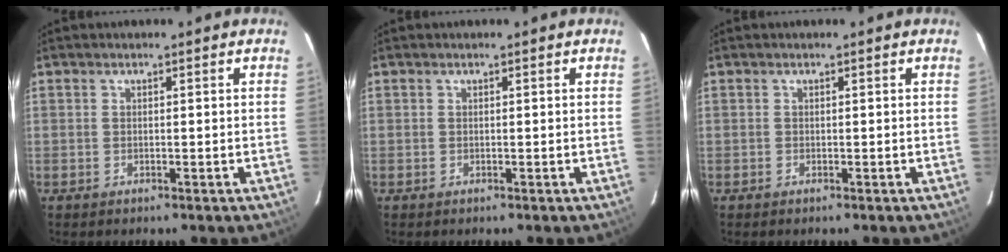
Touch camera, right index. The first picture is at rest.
{"total": 0.0}
{"total": 0.0}